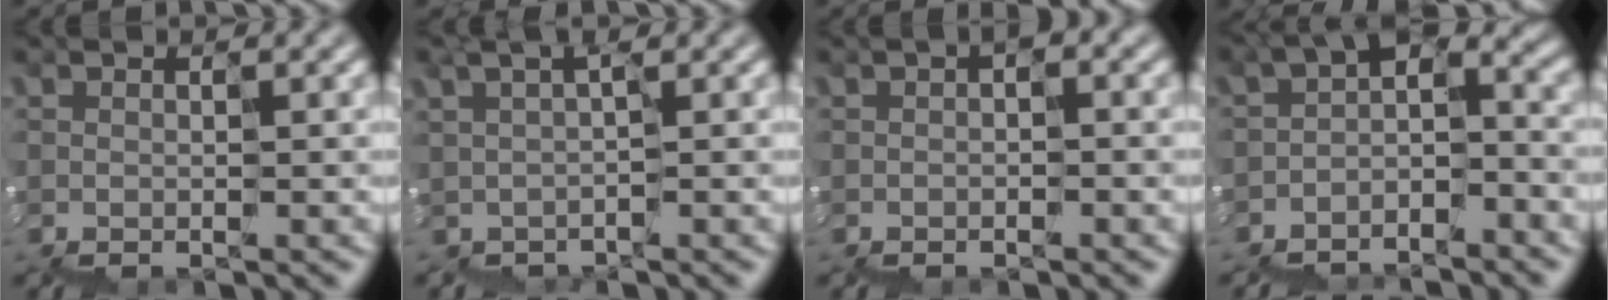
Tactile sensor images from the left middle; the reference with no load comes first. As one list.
[{"total": 1.0, "force": [0.1, 0.2, 0.9], "torque": [-0.016, 0.006, -0.001]}, {"total": 1.2, "force": [-0.1, 0.4, 1.1], "torque": [-0.016, 0.002, 0.001]}, {"total": 4.2, "force": [-2.9, 1.8, 2.5], "torque": [-0.055, 0.010, -0.055]}]